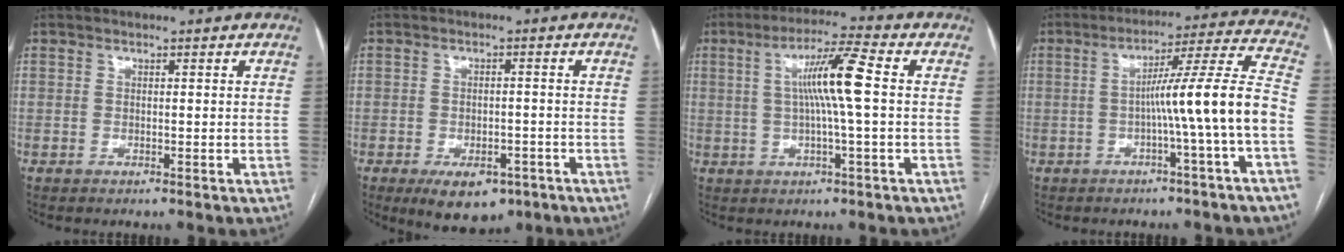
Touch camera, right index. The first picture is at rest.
{"total": 7.9, "force": [-4.9, 4.3, 4.5], "torque": [-0.053, 0.000, -0.064]}
{"total": 8.8, "force": [1.0, -0.3, 8.8], "torque": [-0.158, 0.009, 0.016]}
{"total": 11.9, "force": [-2.7, -1.9, 11.4], "torque": [-0.164, 0.021, -0.044]}